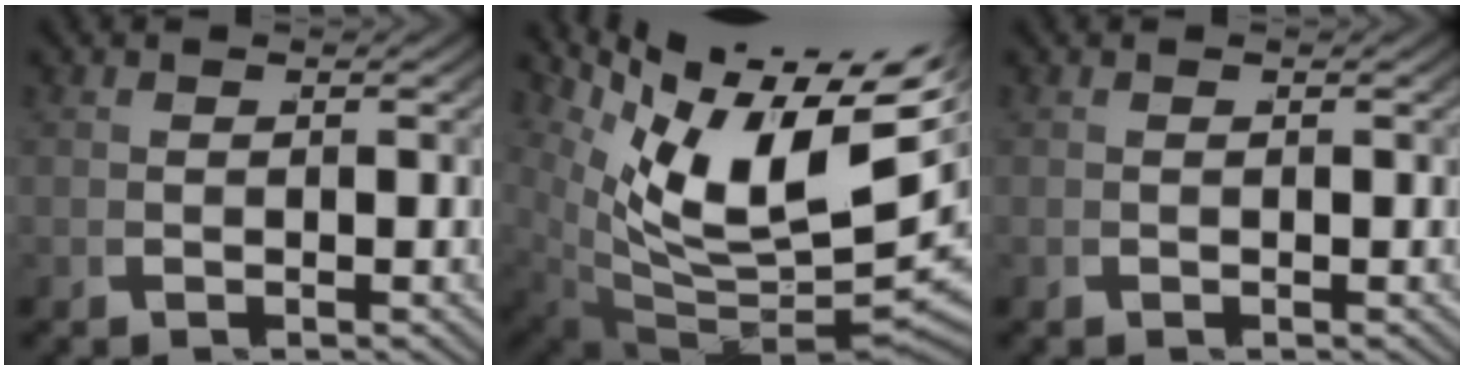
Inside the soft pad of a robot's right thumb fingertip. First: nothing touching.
{"total": 17.4, "force": [3.2, 9.6, 14.1], "torque": [-0.236, -0.037, 0.075]}
{"total": 0.0}